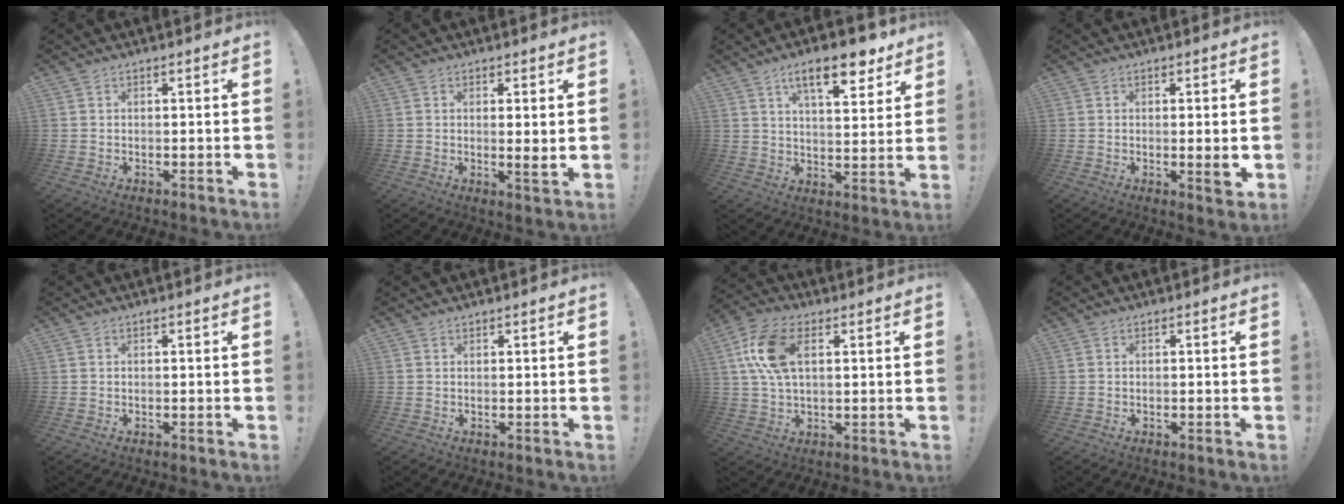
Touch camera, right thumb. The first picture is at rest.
{"total": 3.0, "force": [0.7, -0.4, 2.9], "torque": [-0.036, -0.017, 0.008]}
{"total": 13.7, "force": [8.1, 4.4, 10.2], "torque": [-0.152, -0.034, 0.130]}
{"total": 3.9, "force": [-0.1, 0.4, 3.9], "torque": [-0.053, -0.010, -0.001]}
{"total": 0.0}
{"total": 0.6, "force": [0.6, 0.1, -0.1], "torque": [0.002, 0.000, 0.012]}
{"total": 12.5, "force": [3.5, 6.9, 9.8], "torque": [-0.201, 0.001, 0.066]}
{"total": 0.0}